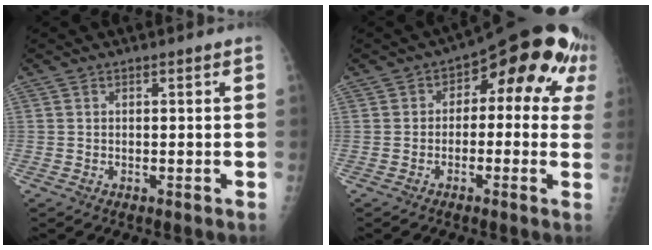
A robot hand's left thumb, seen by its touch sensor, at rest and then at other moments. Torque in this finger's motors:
{"motor_torque": [0.50, 0.32, 0.54, 0.29, 0.11]}